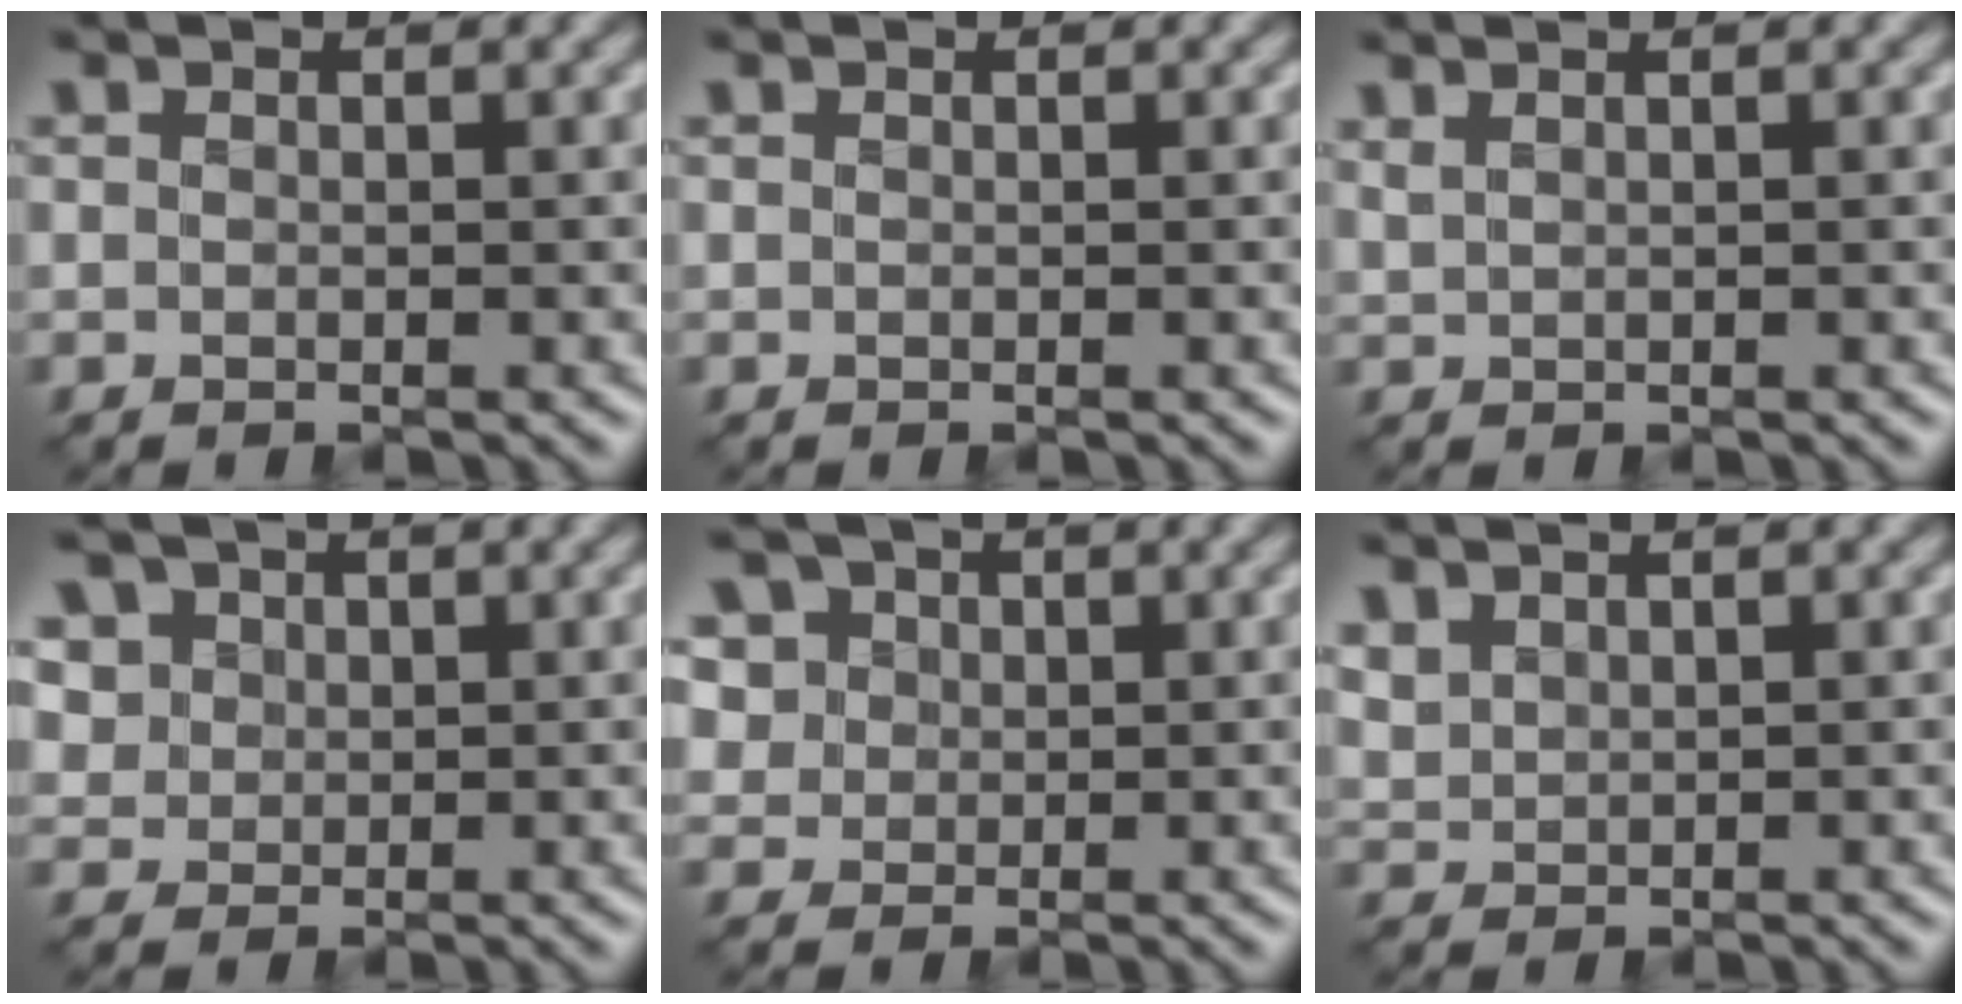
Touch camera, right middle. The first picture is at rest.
{"total": 0.0}
{"total": 1.3, "force": [1.0, 0.5, 0.7], "torque": [-0.008, -0.002, 0.015]}
{"total": 5.0, "force": [2.4, 4.0, 1.8], "torque": [-0.056, 0.004, 0.037]}
{"total": 7.0, "force": [3.5, 5.4, 2.7], "torque": [-0.068, 0.013, 0.045]}
{"total": 1.7, "force": [1.2, 1.1, 0.7], "torque": [-0.022, 0.002, 0.030]}